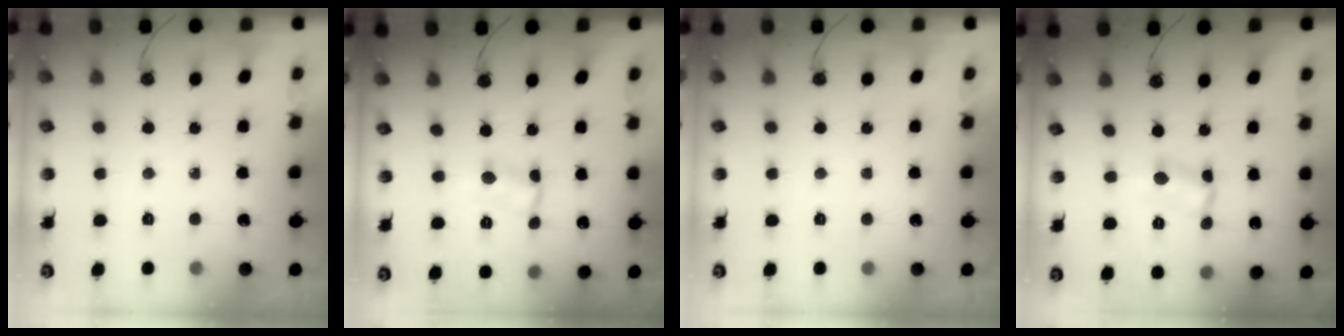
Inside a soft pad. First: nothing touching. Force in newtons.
{"total": 1.3, "press": 1.3, "slide": 0.5}
{"total": 0.0}
{"total": 2.9, "press": 1.3, "slide": 2.6}